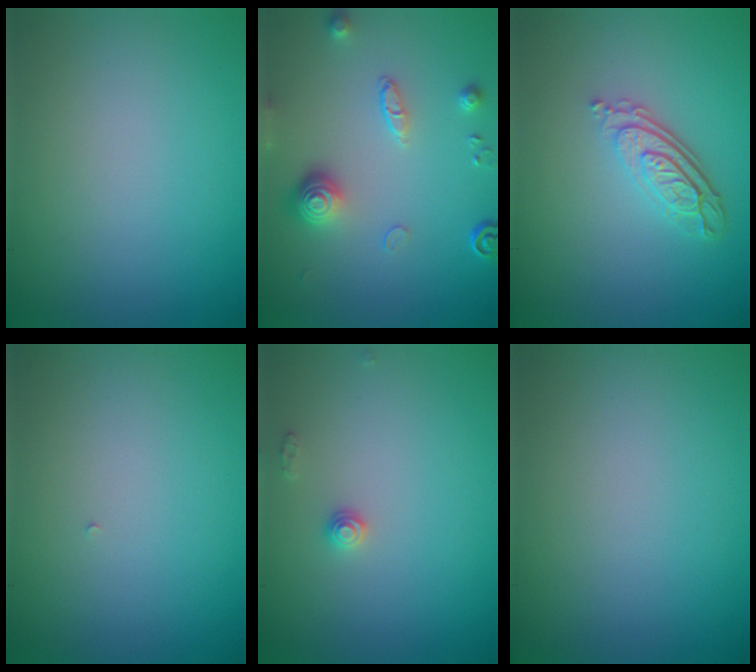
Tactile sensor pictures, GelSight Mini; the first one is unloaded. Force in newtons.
{"total": 3.4, "press": 2.9, "slide": 1.7}
{"total": 3.8, "press": 2.8, "slide": 2.5}
{"total": 0.0}
{"total": 1.0, "press": 1.0, "slide": 0.1}
{"total": 0.0}